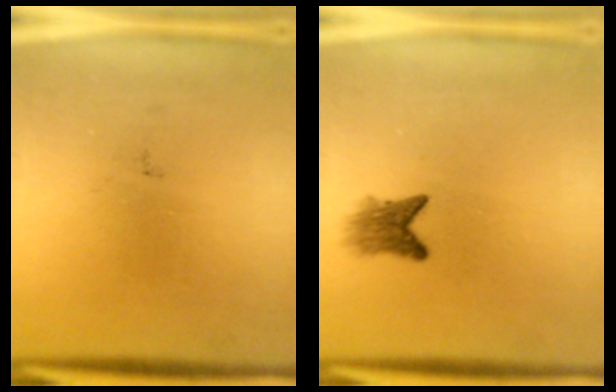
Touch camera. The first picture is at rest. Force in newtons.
{"total": 2.9}